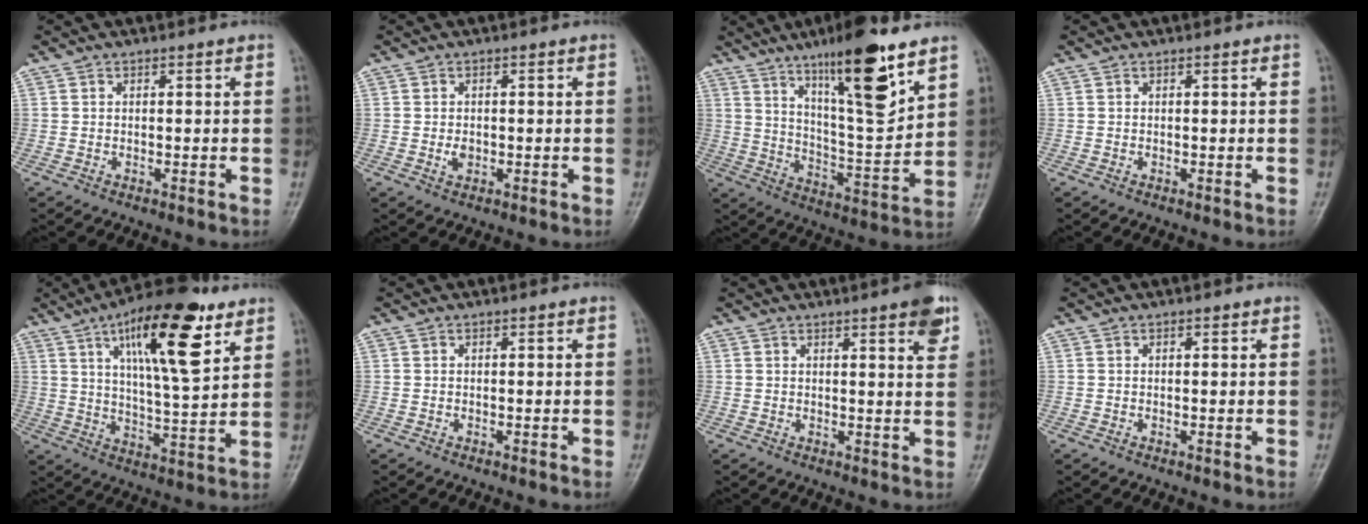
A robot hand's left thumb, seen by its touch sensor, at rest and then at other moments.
{"total": 2.0, "force": [-0.4, 1.4, 1.4], "torque": [-0.019, 0.001, -0.005]}
{"total": 18.6, "force": [11.2, 3.6, 14.4], "torque": [-0.218, -0.057, 0.193]}
{"total": 0.0}
{"total": 18.3, "force": [9.1, 5.6, 14.9], "torque": [-0.214, -0.036, 0.147]}
{"total": 0.0}
{"total": 5.3, "force": [3.2, 0.9, 4.1], "torque": [-0.045, -0.014, 0.037]}
{"total": 0.7, "force": [0.2, 0.3, 0.5], "torque": [-0.007, 0.001, 0.003]}